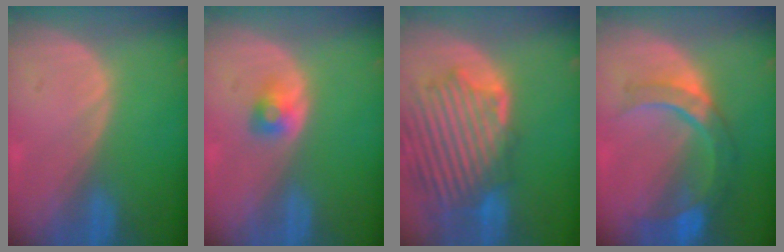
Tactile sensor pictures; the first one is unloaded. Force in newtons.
{"total": 2.4, "press": 2.2, "slide": 0.7}
{"total": 12.7, "press": 11.5, "slide": 5.3}
{"total": 8.9, "press": 7.9, "slide": 4.0}